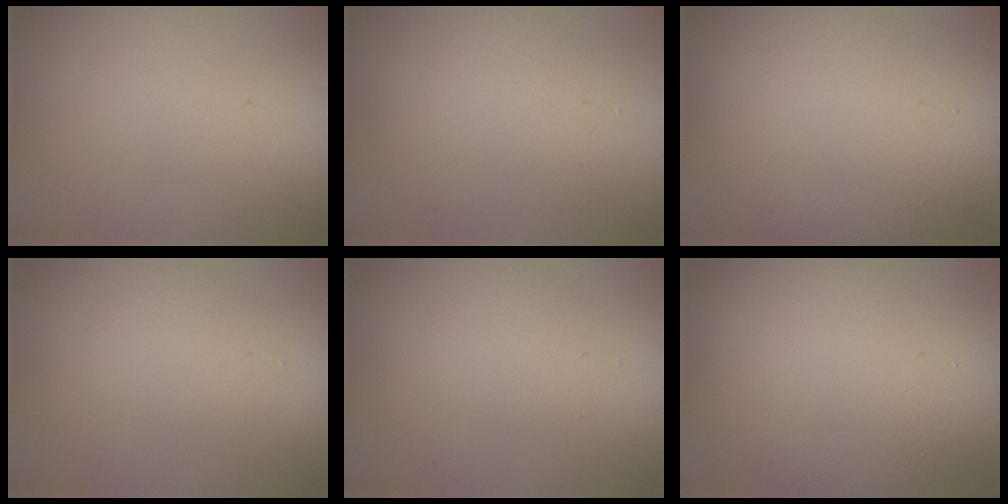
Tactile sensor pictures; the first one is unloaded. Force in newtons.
{"total": 4.4, "press": 4.4, "slide": 0.4}
{"total": 16.6, "press": 16.6, "slide": 0.4}
{"total": 2.3, "press": 2.3, "slide": 0.2}
{"total": 1.9, "press": 1.9, "slide": 0.1}
{"total": 14.1, "press": 14.1, "slide": 1.0}